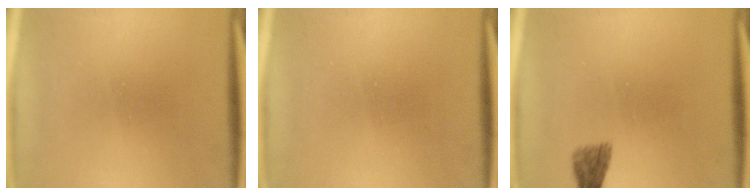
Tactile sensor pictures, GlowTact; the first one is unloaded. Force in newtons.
{"total": 0.0}
{"total": 1.9}